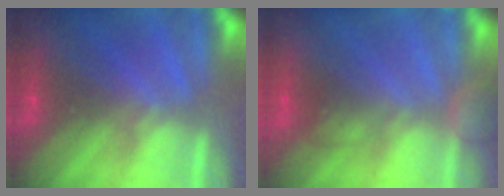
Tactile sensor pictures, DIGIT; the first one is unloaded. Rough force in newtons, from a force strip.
{"total": 2.4}